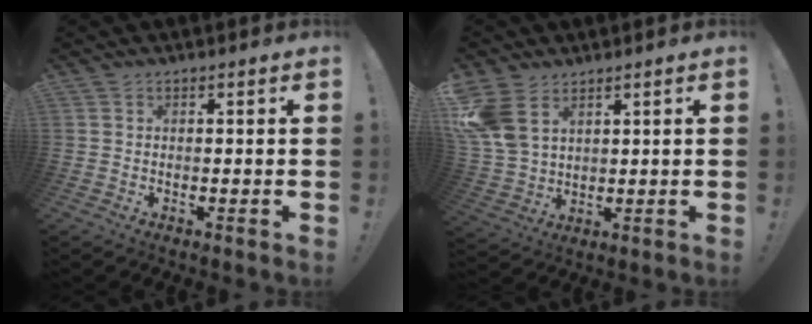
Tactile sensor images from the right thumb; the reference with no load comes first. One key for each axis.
{"total": 10.1, "fx": 5.2, "fy": 6.6, "fz": 5.6, "tx": -0.119, "ty": -0.015, "tz": 0.110}